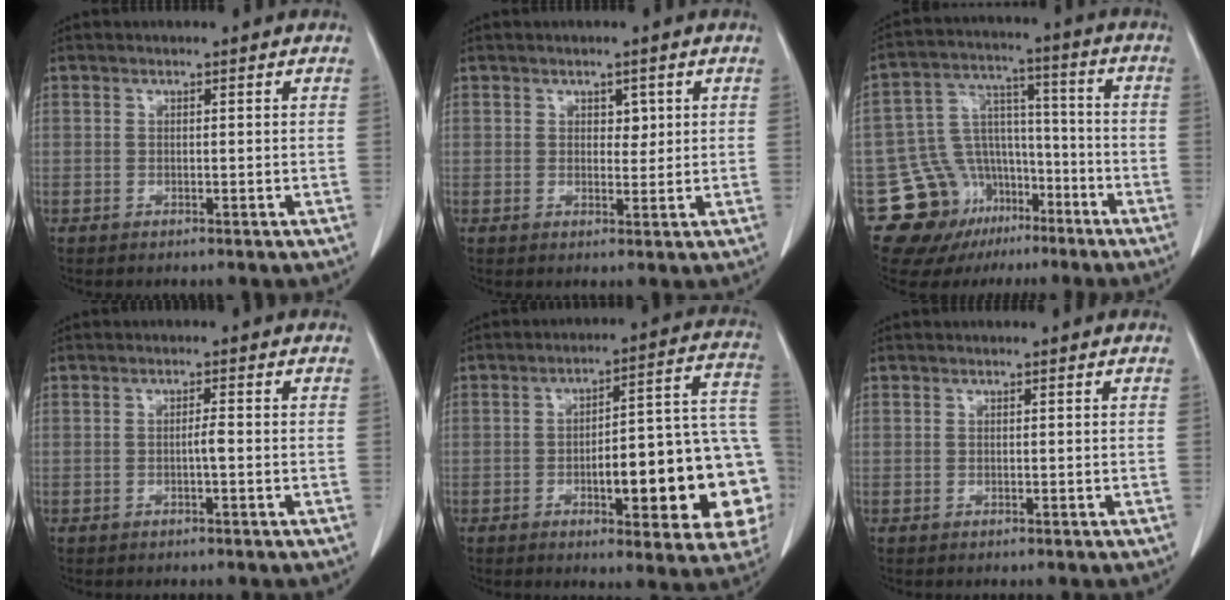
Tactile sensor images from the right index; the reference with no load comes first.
{"total": 1.9, "force": [0.8, 1.3, 1.2], "torque": [-0.011, -0.003, 0.011]}
{"total": 14.9, "force": [-8.2, 11.5, 4.7], "torque": [-0.087, 0.070, -0.120]}
{"total": 1.3, "force": [-0.5, -0.1, 1.2], "torque": [-0.020, 0.001, -0.009]}
{"total": 21.2, "force": [-5.1, 4.8, 20.0], "torque": [-0.181, 0.037, -0.053]}
{"total": 0.0}